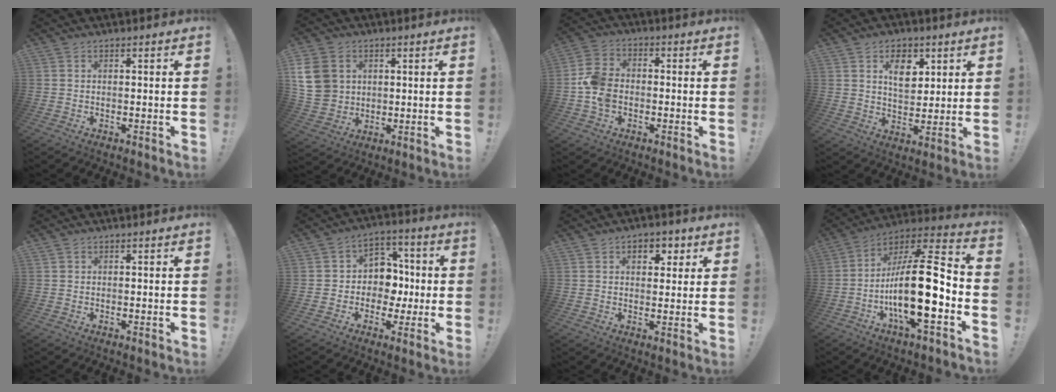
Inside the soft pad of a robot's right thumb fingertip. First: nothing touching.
{"total": 12.1, "force": [3.1, 10.2, 5.5], "torque": [-0.101, -0.011, 0.064]}
{"total": 9.5, "force": [-2.8, 6.9, 5.8], "torque": [-0.126, 0.020, -0.046]}
{"total": 9.5, "force": [4.6, 6.3, 5.5], "torque": [-0.073, -0.016, 0.083]}
{"total": 0.6, "force": [0.3, 0.5, -0.1], "torque": [-0.003, 0.003, 0.007]}
{"total": 10.0, "force": [-0.6, 9.0, 4.2], "torque": [-0.052, 0.011, 0.002]}
{"total": 6.0, "force": [2.5, 4.4, 3.2], "torque": [-0.033, -0.004, 0.041]}
{"total": 23.8, "force": [-5.4, 7.5, 21.9], "torque": [-0.377, 0.021, -0.090]}